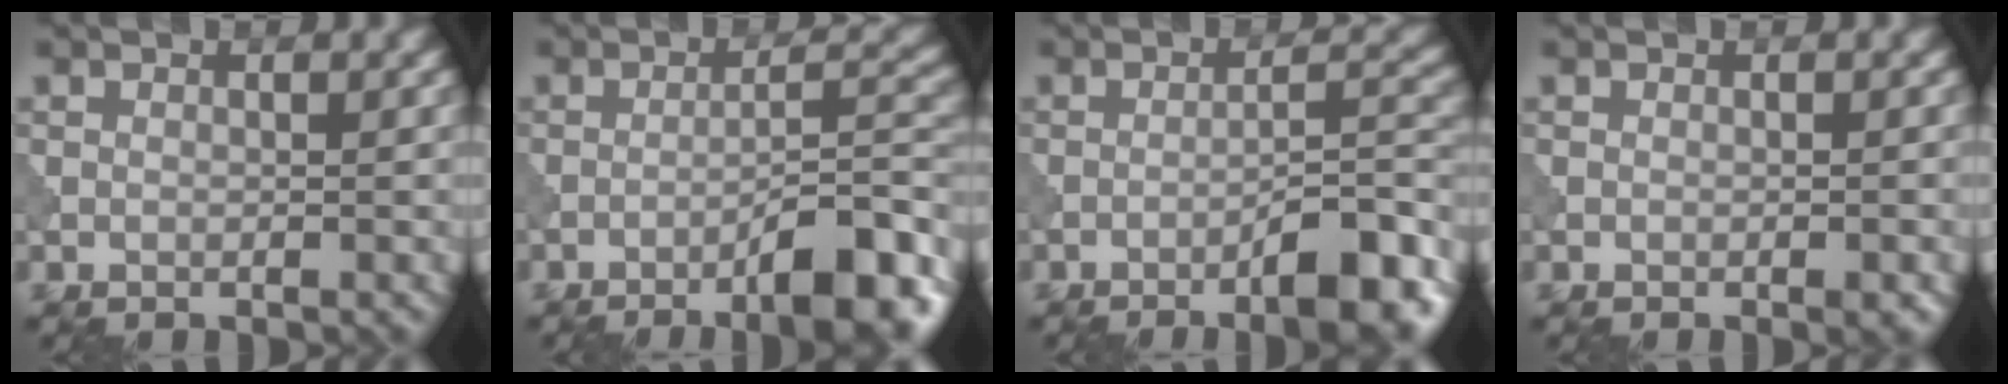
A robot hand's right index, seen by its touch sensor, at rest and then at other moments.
{"total": 9.2, "force": [-5.7, 2.1, 6.9], "torque": [-0.087, 0.016, -0.084]}
{"total": 7.8, "force": [-4.8, 1.8, 5.9], "torque": [-0.074, 0.015, -0.071]}
{"total": 0.9, "force": [-0.4, 0.1, 0.8], "torque": [-0.011, 0.001, -0.007]}